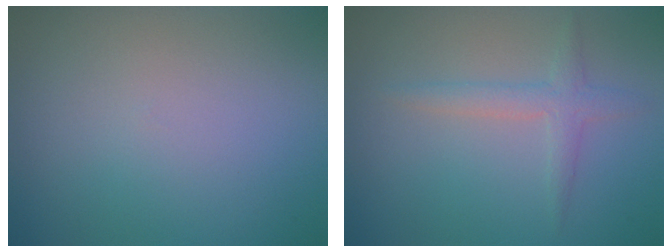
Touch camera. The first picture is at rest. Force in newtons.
{"total": 2.0, "press": 2.0, "slide": 0.1}